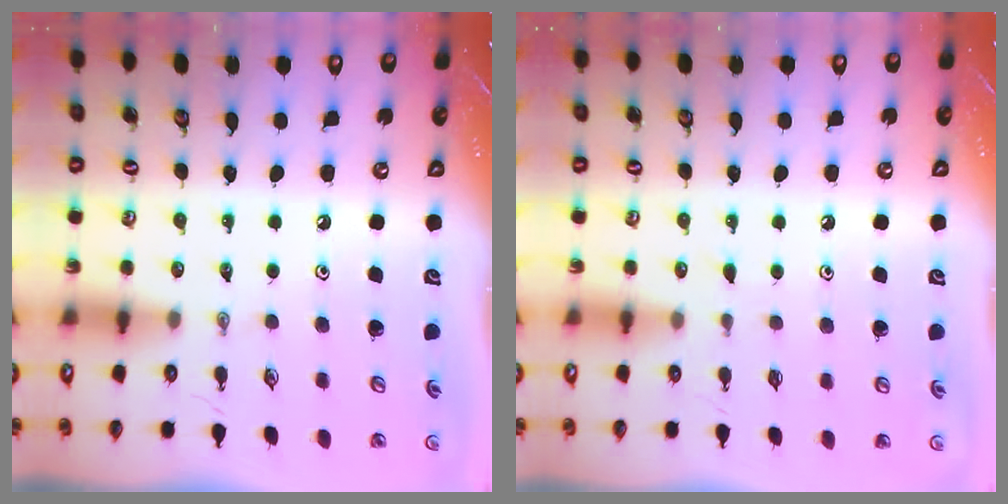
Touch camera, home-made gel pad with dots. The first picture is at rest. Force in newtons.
{"total": 5.1, "press": 5.0, "slide": 0.5}